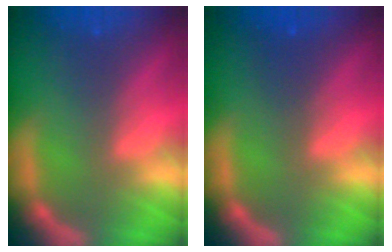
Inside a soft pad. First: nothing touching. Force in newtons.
{"total": 1.5}